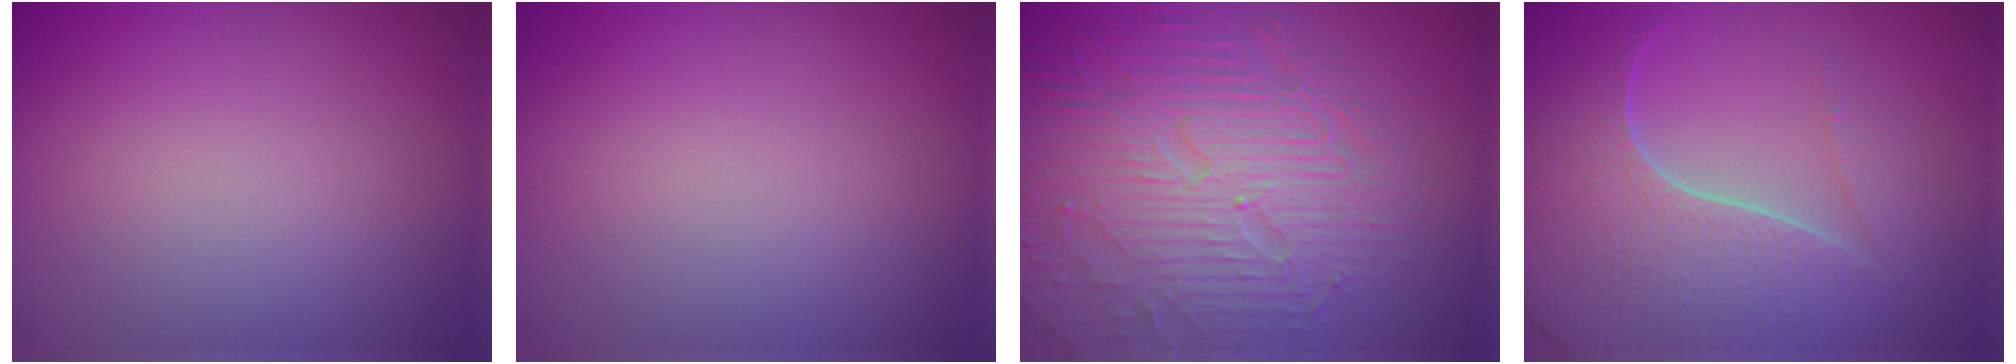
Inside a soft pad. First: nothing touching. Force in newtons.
{"total": 0.0}
{"total": 9.0, "press": 6.4, "slide": 6.4}
{"total": 7.5, "press": 5.6, "slide": 5.1}